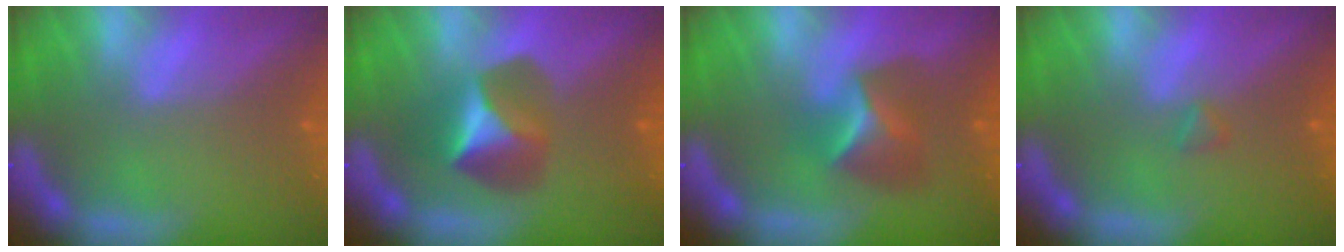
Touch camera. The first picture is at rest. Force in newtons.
{"total": 4.4}
{"total": 4.4}
{"total": 0.9}